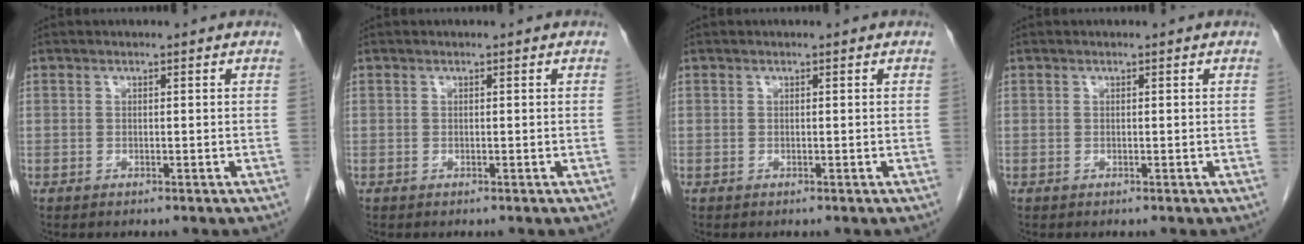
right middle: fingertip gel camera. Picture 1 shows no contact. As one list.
[{"total": 0.0}, {"total": 0.0}, {"total": 0.0}]